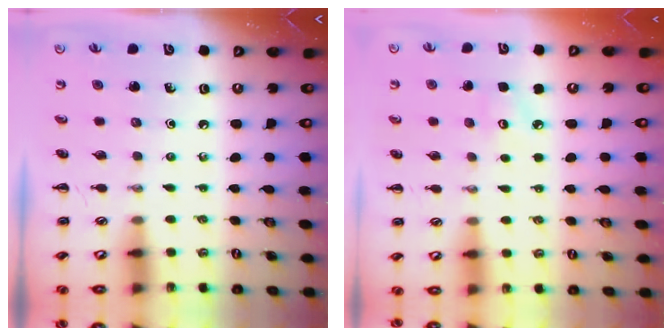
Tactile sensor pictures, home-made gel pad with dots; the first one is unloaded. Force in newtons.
{"total": 4.2, "press": 4.0, "slide": 1.3}